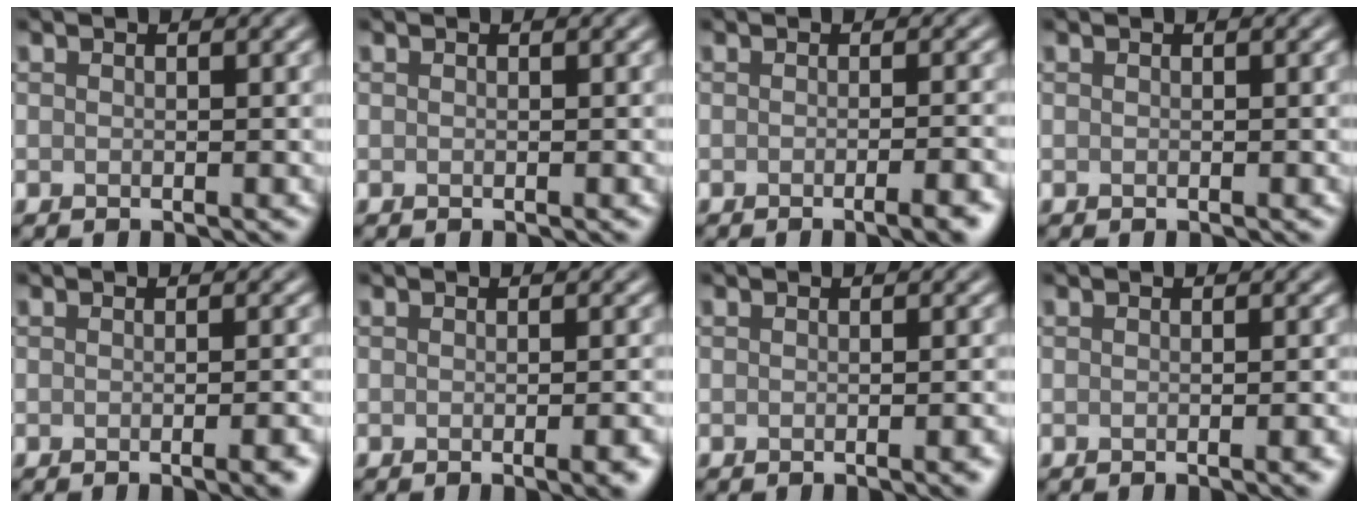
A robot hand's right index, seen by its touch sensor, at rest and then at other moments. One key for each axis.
{"total": 0.0}
{"total": 3.7, "fx": -1.7, "fy": 1.1, "fz": 3.1, "tx": -0.019, "ty": 0.005, "tz": -0.022}
{"total": 0.0}
{"total": 3.2, "fx": -1.2, "fy": 1.0, "fz": 2.8, "tx": -0.015, "ty": 0.003, "tz": -0.015}
{"total": 3.0, "fx": -1.0, "fy": 1.0, "fz": 2.7, "tx": -0.019, "ty": 0.001, "tz": -0.012}
{"total": 2.0, "fx": -0.7, "fy": 0.6, "fz": 1.8, "tx": -0.012, "ty": 0.002, "tz": -0.010}
{"total": 2.4, "fx": -0.8, "fy": 0.7, "fz": 2.1, "tx": -0.014, "ty": 0.000, "tz": -0.011}